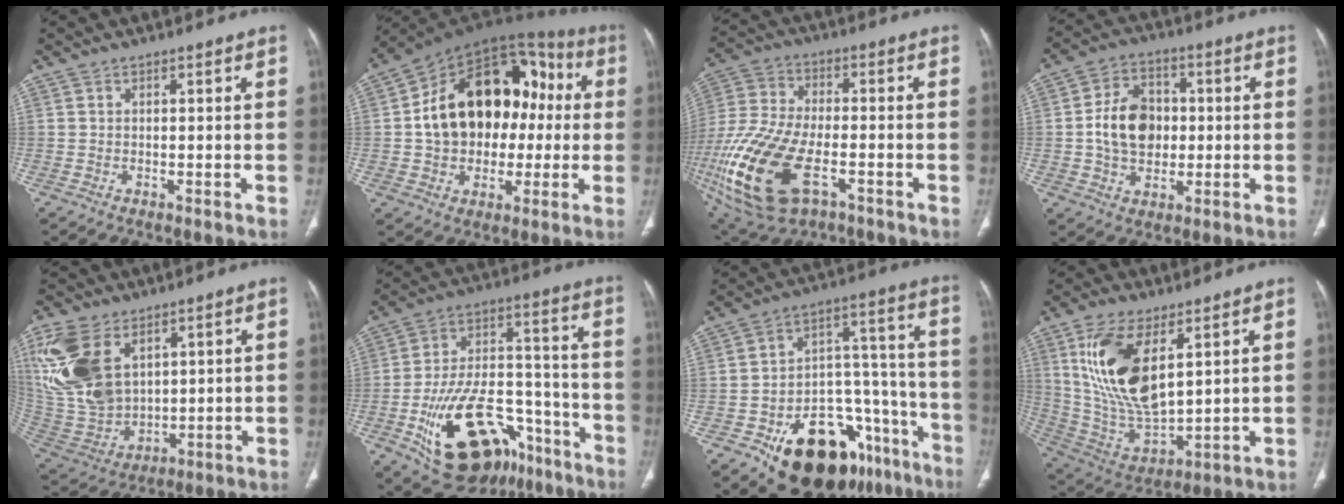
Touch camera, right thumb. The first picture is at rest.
{"total": 23.8, "force": [1.0, 16.6, 17.1], "torque": [-0.243, 0.047, 0.019]}
{"total": 23.4, "force": [-8.6, 11.7, 18.4], "torque": [-0.442, -0.007, -0.147]}
{"total": 11.4, "force": [0.0, 8.5, 7.7], "torque": [-0.108, 0.014, -0.003]}
{"total": 19.5, "force": [7.9, 12.1, 13.2], "torque": [-0.284, -0.029, 0.173]}
{"total": 25.9, "force": [-13.3, 14.0, 17.2], "torque": [-0.285, 0.076, -0.202]}
{"total": 26.0, "force": [-14.3, 14.7, 16.0], "torque": [-0.161, 0.108, -0.204]}
{"total": 18.0, "force": [6.8, 8.1, 14.6], "torque": [-0.278, -0.029, 0.146]}